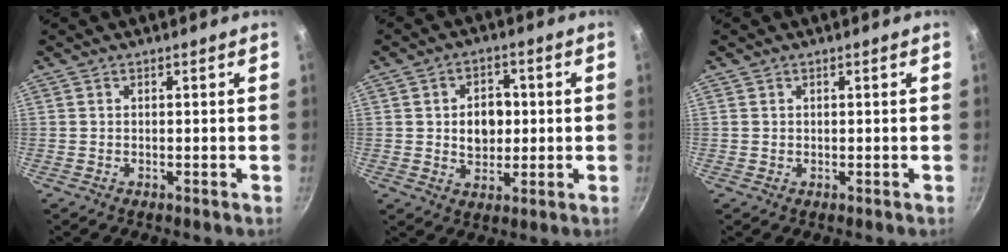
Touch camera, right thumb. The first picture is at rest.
{"total": 7.5, "force": [0.5, 5.7, 4.9], "torque": [-0.048, 0.001, 0.009]}
{"total": 0.6, "force": [0.2, 0.6, 0.1], "torque": [0.008, 0.001, 0.001]}